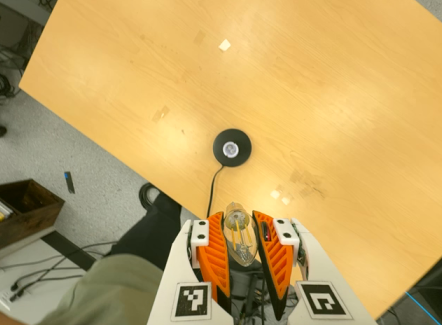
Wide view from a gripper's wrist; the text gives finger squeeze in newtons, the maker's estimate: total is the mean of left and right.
{"total": 21.6, "left": 24.2, "right": 19.1}